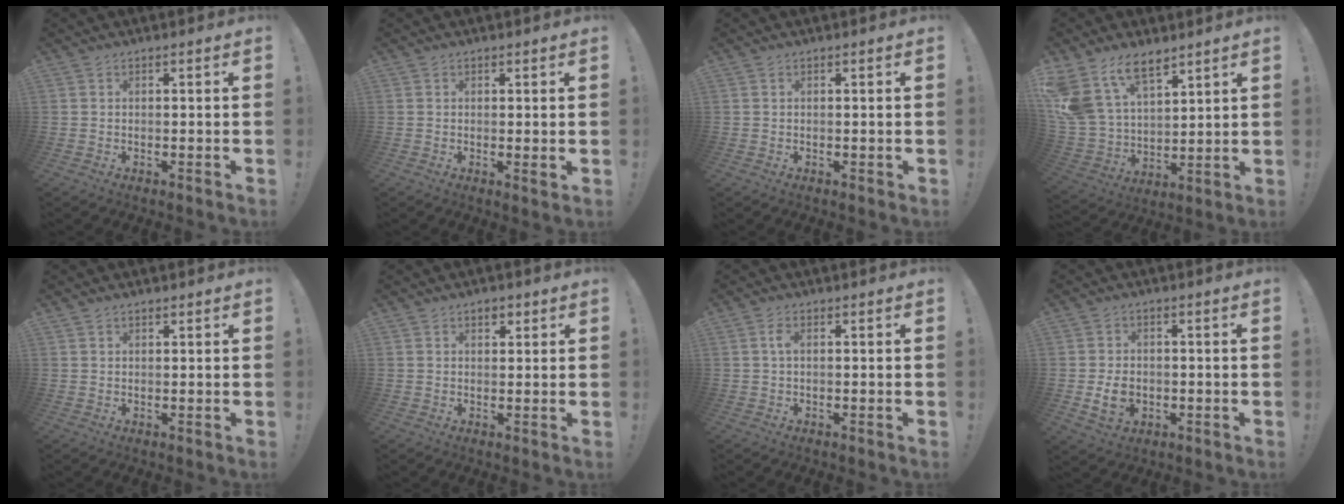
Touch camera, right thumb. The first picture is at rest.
{"total": 1.4, "force": [0.6, 0.2, 1.2], "torque": [-0.009, -0.006, 0.008]}
{"total": 0.5, "force": [0.2, 0.4, 0.2], "torque": [-0.001, 0.000, 0.004]}
{"total": 15.7, "force": [10.7, 8.5, 7.8], "torque": [-0.180, -0.069, 0.206]}
{"total": 1.0, "force": [0.8, 0.4, 0.3], "torque": [0.000, -0.003, 0.015]}
{"total": 2.4, "force": [1.3, 1.5, 1.3], "torque": [-0.009, -0.003, 0.019]}
{"total": 2.2, "force": [0.3, 0.8, 2.0], "torque": [-0.046, 0.008, 0.005]}
{"total": 6.6, "force": [-1.3, 5.0, 4.1], "torque": [-0.062, 0.001, -0.022]}